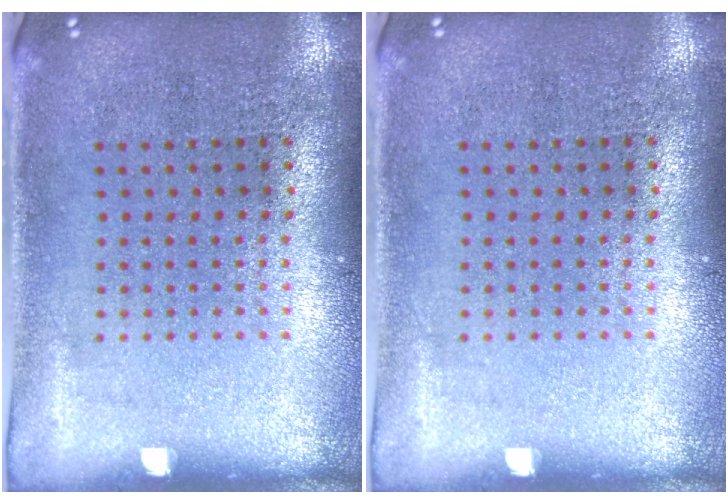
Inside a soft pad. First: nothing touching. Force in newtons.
{"total": 0.0}